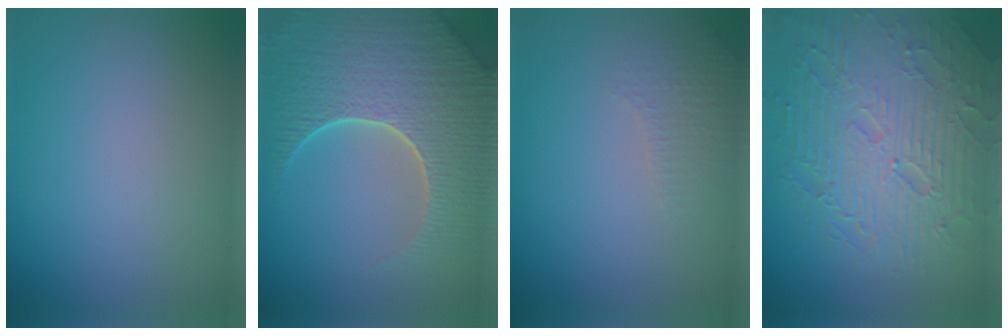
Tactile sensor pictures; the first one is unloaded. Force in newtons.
{"total": 9.0, "press": 6.2, "slide": 6.5}
{"total": 1.6, "press": 1.6, "slide": 0.4}
{"total": 9.7, "press": 6.5, "slide": 7.2}